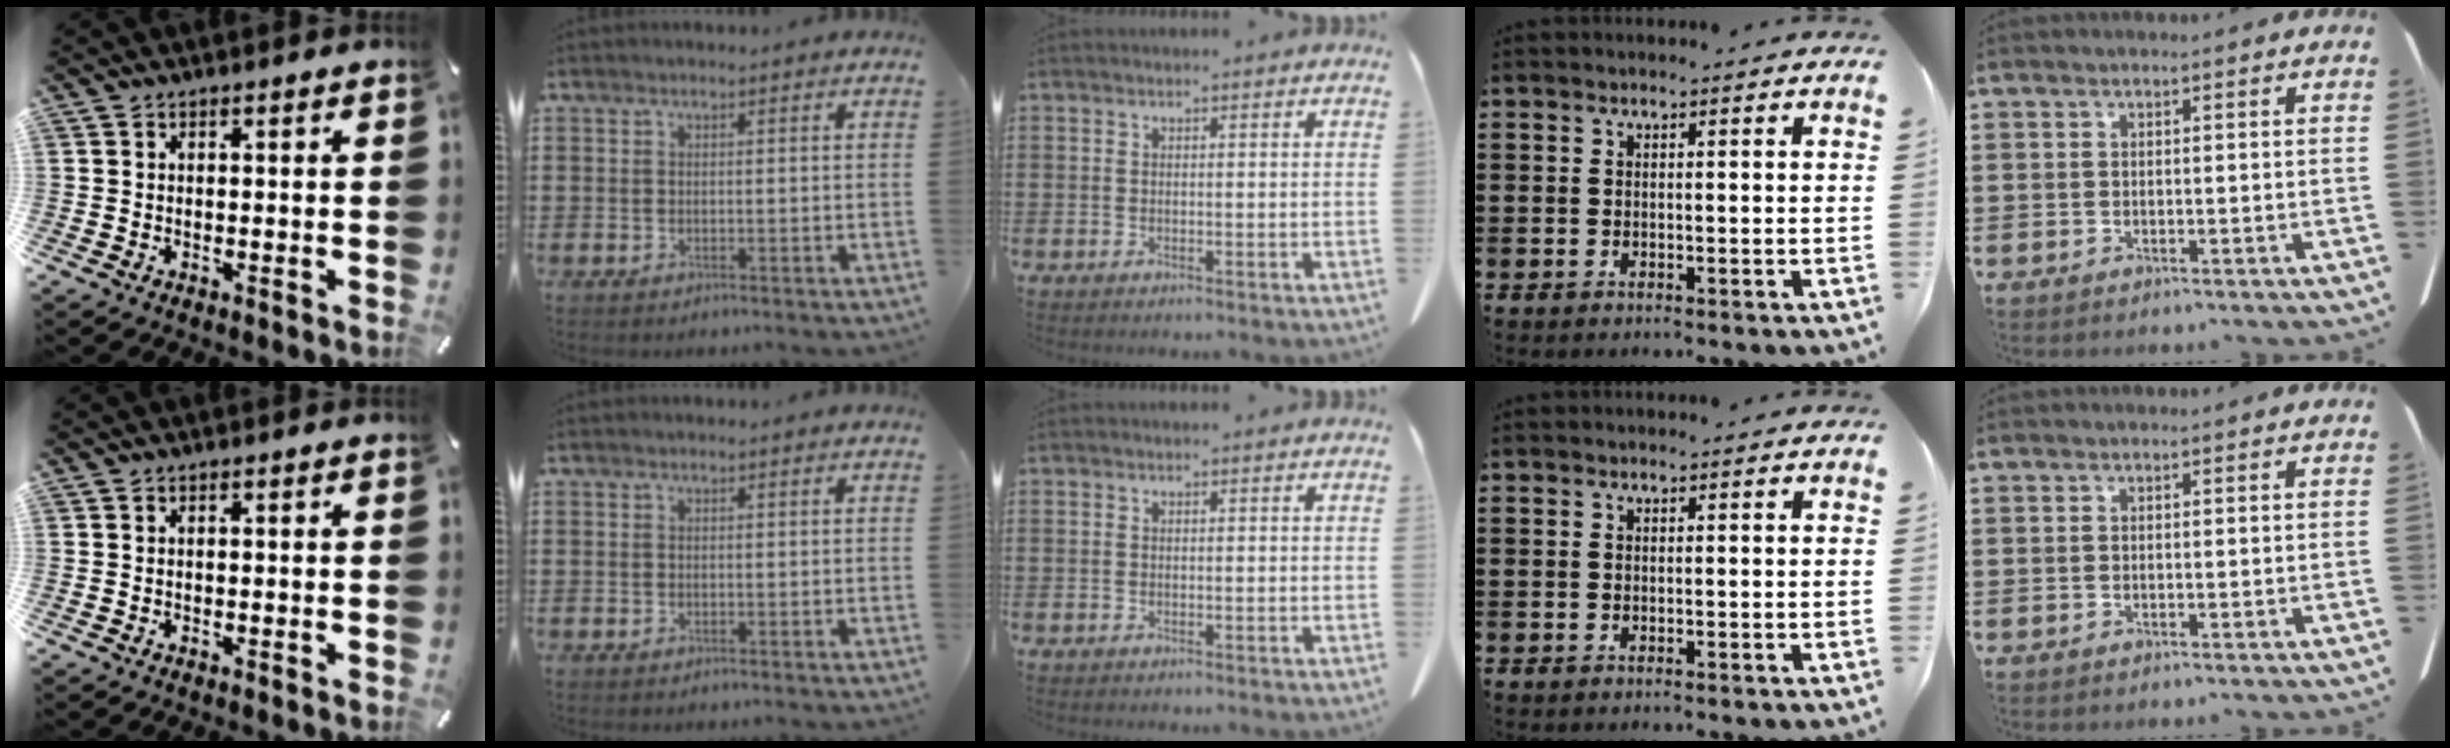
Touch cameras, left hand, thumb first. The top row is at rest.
{}